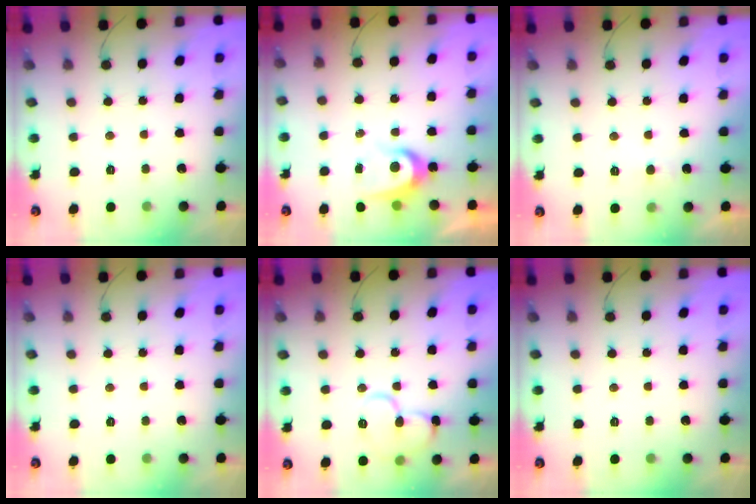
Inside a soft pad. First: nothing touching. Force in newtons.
{"total": 6.4, "press": 6.4, "slide": 0.4}
{"total": 4.2, "press": 4.2, "slide": 0.4}
{"total": 0.0}
{"total": 12.3, "press": 12.2, "slide": 1.3}
{"total": 0.0}